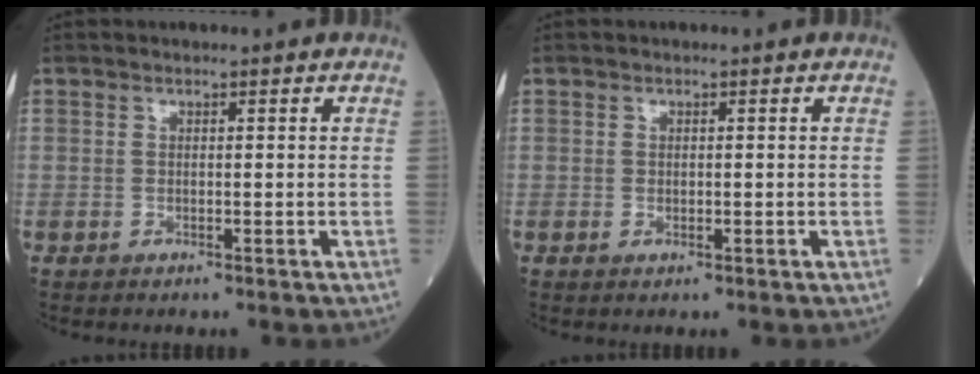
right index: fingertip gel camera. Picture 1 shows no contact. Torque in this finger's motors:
{"motor_torque": [-0.10, -0.07, -0.07, -0.01]}